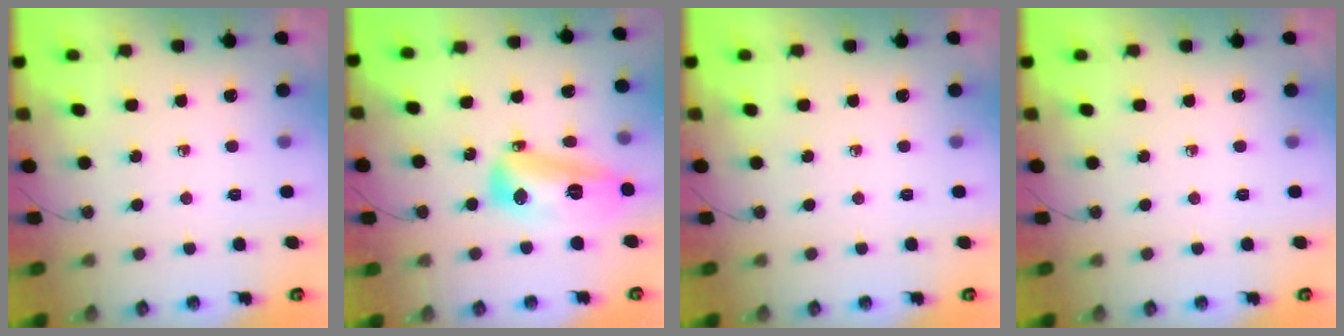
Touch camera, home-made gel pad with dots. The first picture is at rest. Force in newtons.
{"total": 14.9, "press": 14.8, "slide": 1.8}
{"total": 0.0}
{"total": 0.0}